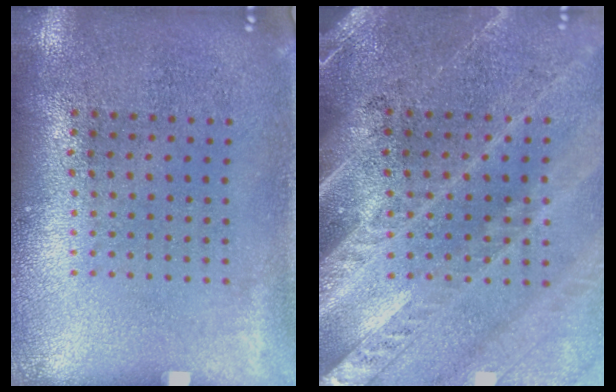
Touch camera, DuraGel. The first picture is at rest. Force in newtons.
{"total": 3.0, "press": 2.7, "slide": 1.3}